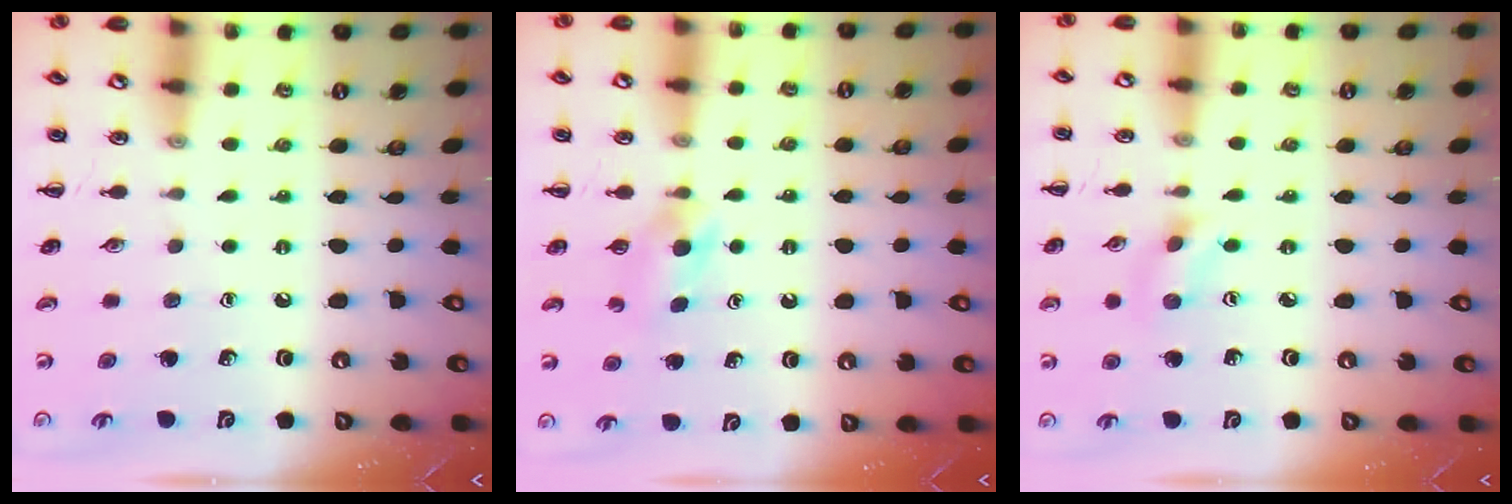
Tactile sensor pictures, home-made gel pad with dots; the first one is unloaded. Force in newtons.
{"total": 3.4, "press": 3.2, "slide": 1.2}
{"total": 2.7, "press": 2.6, "slide": 0.8}